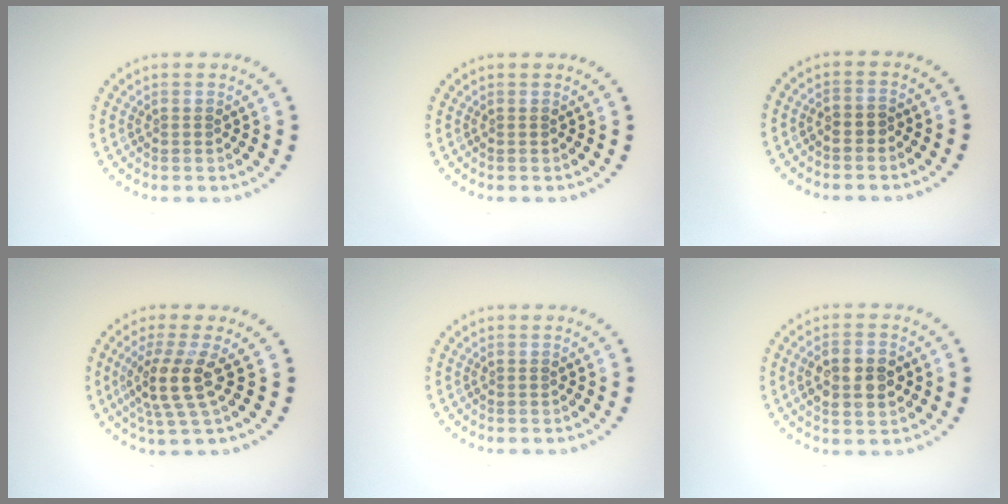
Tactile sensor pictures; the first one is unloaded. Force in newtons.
{"total": 0.0}
{"total": 0.8, "press": 0.6, "slide": 0.5}
{"total": 3.9, "press": 2.9, "slide": 2.6}
{"total": 0.0}
{"total": 4.2, "press": 4.2, "slide": 0.4}